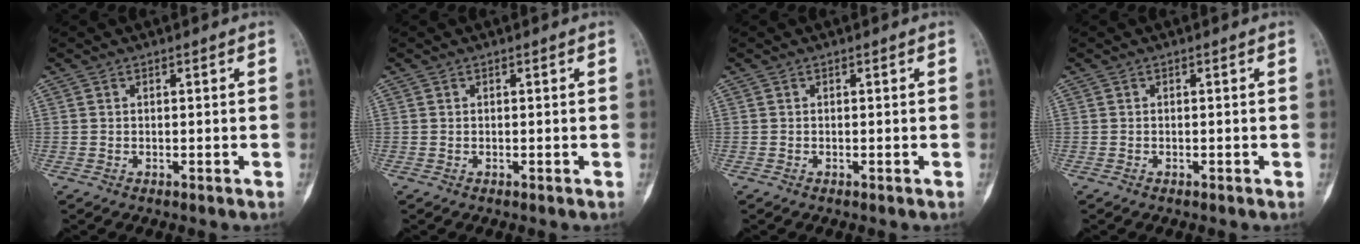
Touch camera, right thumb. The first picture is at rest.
{"total": 0.0}
{"total": 0.0}
{"total": 0.0}